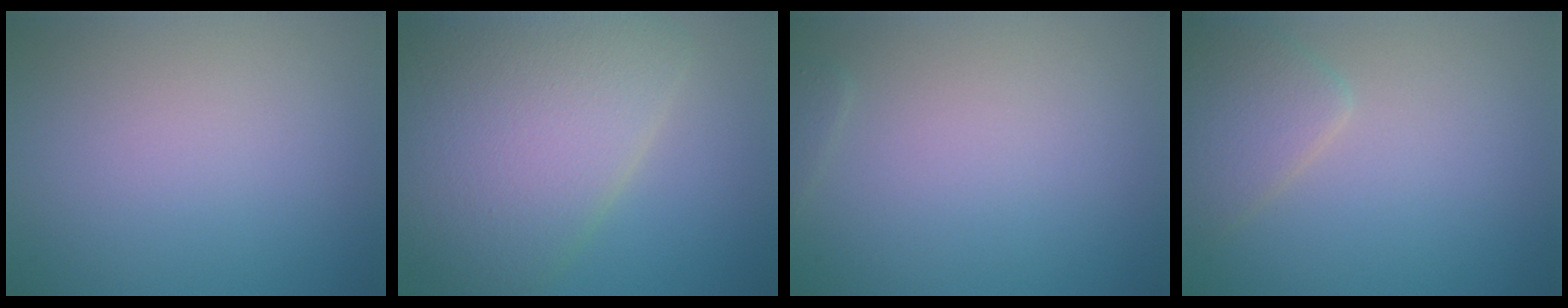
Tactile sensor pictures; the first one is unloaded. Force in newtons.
{"total": 9.6, "press": 9.6, "slide": 0.5}
{"total": 0.5, "press": 0.5, "slide": 0.0}
{"total": 2.8, "press": 2.8, "slide": 0.1}